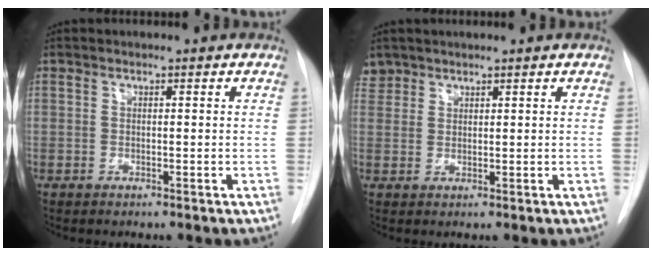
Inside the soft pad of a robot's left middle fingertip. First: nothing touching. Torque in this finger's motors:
{"motor_torque": [0.71, -0.73, 0.11, -0.07]}